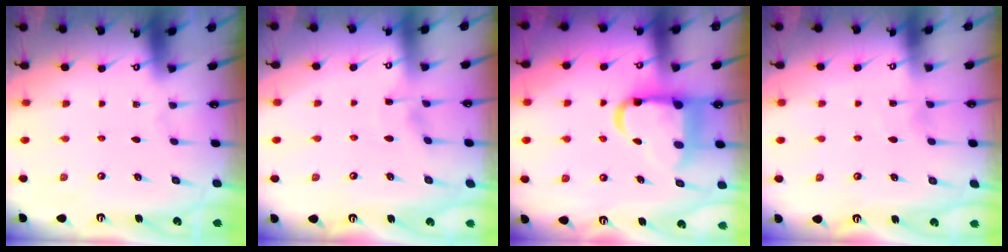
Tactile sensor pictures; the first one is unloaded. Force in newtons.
{"total": 3.0, "press": 2.9, "slide": 0.4}
{"total": 14.3, "press": 14.3, "slide": 1.5}
{"total": 4.7, "press": 4.7, "slide": 0.6}